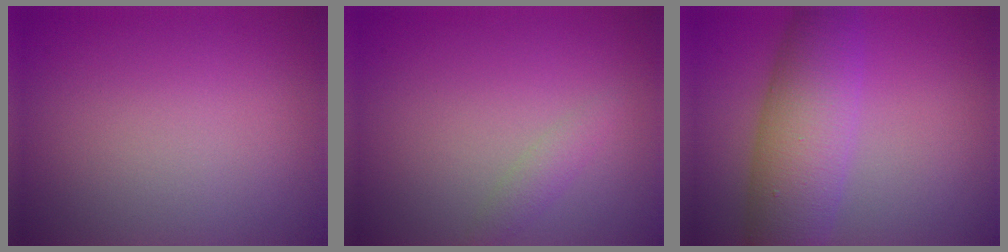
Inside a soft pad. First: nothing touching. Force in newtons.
{"total": 1.2, "press": 1.2, "slide": 0.0}
{"total": 7.1, "press": 7.1, "slide": 0.1}